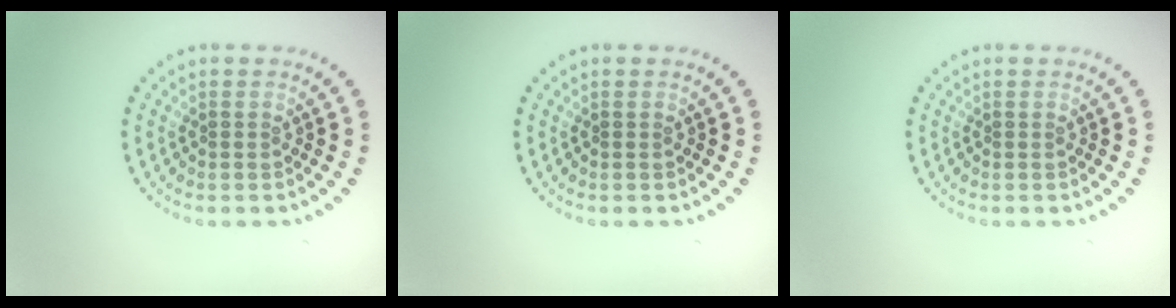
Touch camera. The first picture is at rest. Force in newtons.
{"total": 0.0}
{"total": 0.0}